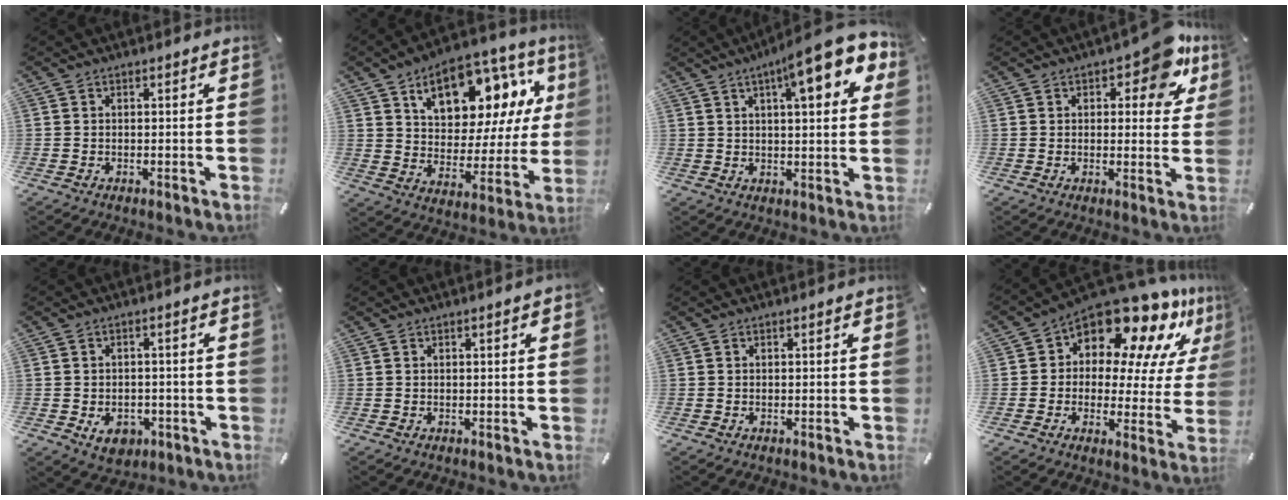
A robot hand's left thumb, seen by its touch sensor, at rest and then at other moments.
{"total": 17.2, "force": [9.9, 10.1, 9.7], "torque": [-0.152, -0.049, 0.169]}
{"total": 13.5, "force": [7.5, 4.0, 10.5], "torque": [-0.149, -0.033, 0.116]}
{"total": 10.7, "force": [5.8, 5.2, 7.3], "torque": [-0.080, -0.029, 0.094]}
{"total": 5.8, "force": [-2.0, 4.5, 3.1], "torque": [-0.045, 0.004, -0.036]}
{"total": 1.2, "force": [0.2, 0.2, 1.2], "torque": [-0.022, 0.001, 0.003]}
{"total": 0.0}
{"total": 15.0, "force": [11.5, 6.8, 6.9], "torque": [-0.107, -0.106, 0.193]}